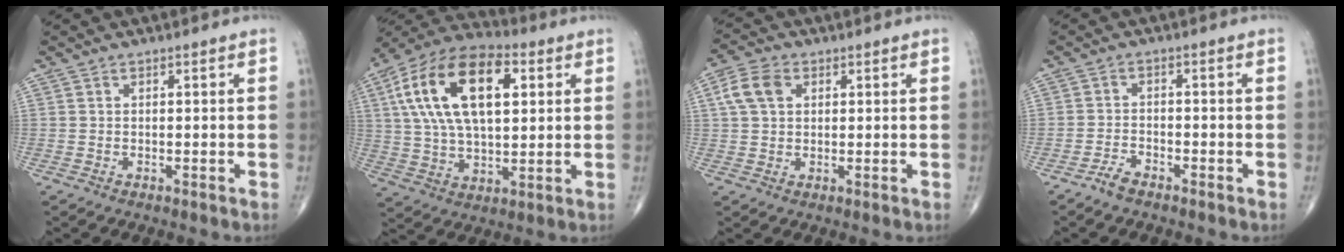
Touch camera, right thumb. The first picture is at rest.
{"total": 22.0, "force": [6.1, 11.4, 17.8], "torque": [-0.321, 0.009, 0.099]}
{"total": 6.2, "force": [1.9, 4.3, 4.1], "torque": [-0.080, 0.010, 0.033]}
{"total": 2.7, "force": [-2.3, 0.8, 1.2], "torque": [-0.031, 0.011, -0.044]}